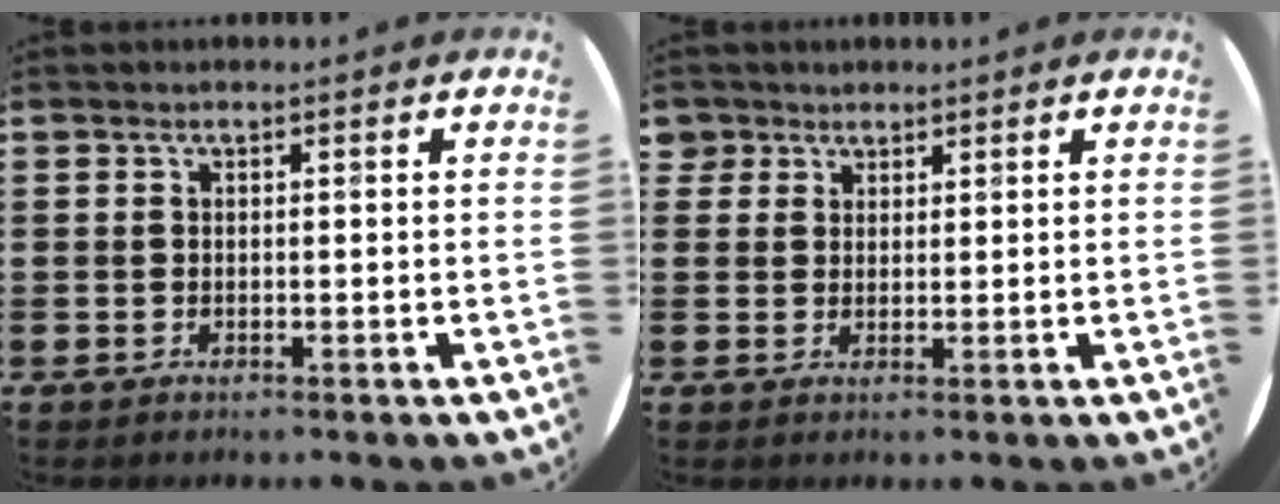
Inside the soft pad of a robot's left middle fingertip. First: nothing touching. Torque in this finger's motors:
{"motor_torque": [-0.21, 0.22, -0.18, -0.02]}